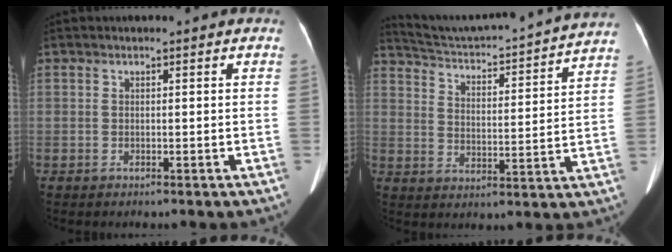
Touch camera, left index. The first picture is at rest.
{"total": 22.5, "force": [21.2, 0.4, 7.7], "torque": [-0.128, -0.033, 0.281]}